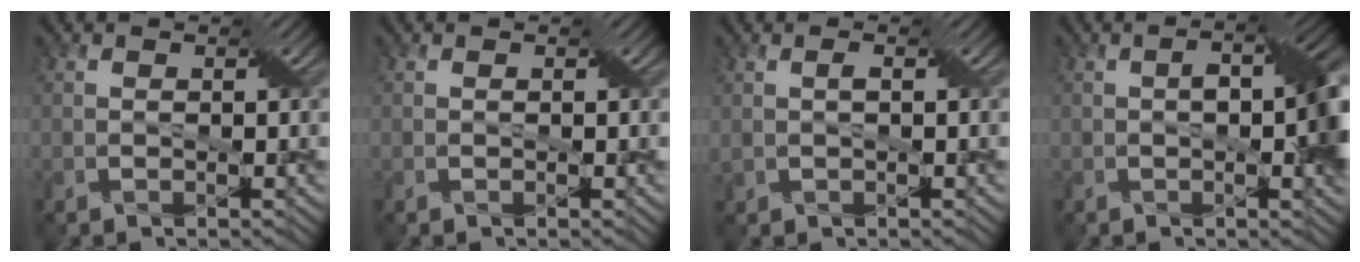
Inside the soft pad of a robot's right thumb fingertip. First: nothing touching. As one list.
[{"total": 0.0}, {"total": 1.1, "force": [0.2, 0.5, 1.0], "torque": [-0.026, 0.007, 0.006]}, {"total": 8.7, "force": [0.1, 3.6, 8.0], "torque": [-0.109, 0.005, 0.003]}]